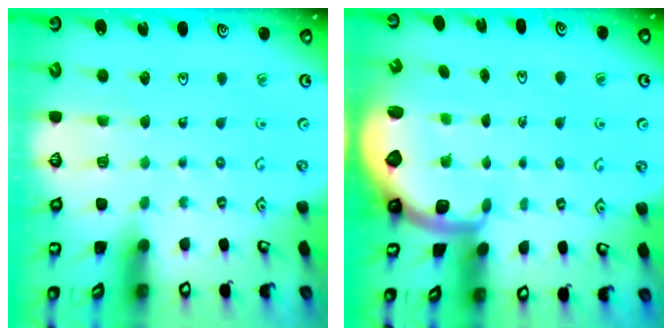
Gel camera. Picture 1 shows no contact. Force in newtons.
{"total": 1.7, "press": 1.6, "slide": 0.4}